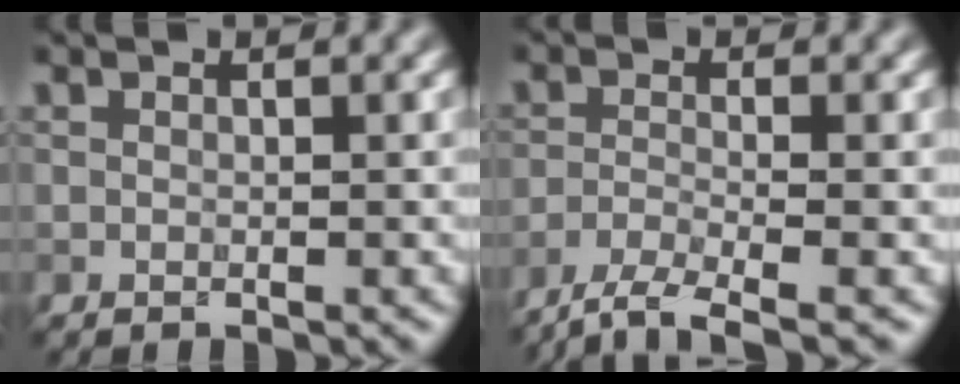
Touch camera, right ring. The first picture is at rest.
{"total": 4.2, "force": [-3.3, 0.8, 2.5], "torque": [-0.047, -0.008, -0.074]}